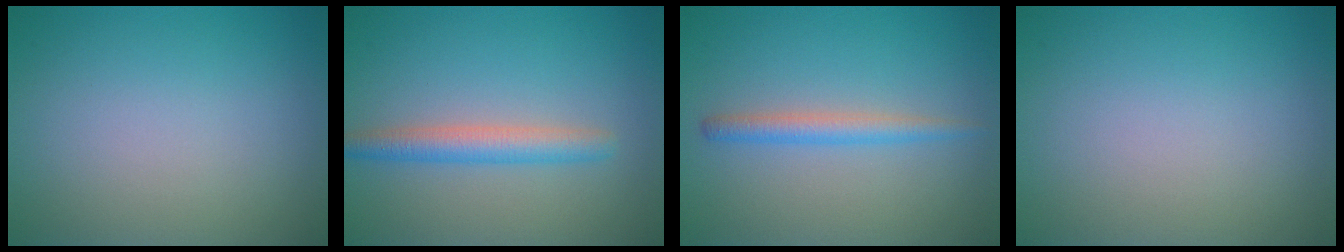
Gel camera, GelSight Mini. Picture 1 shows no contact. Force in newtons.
{"total": 2.9, "press": 2.9, "slide": 0.1}
{"total": 2.1, "press": 2.1, "slide": 0.1}
{"total": 0.0}